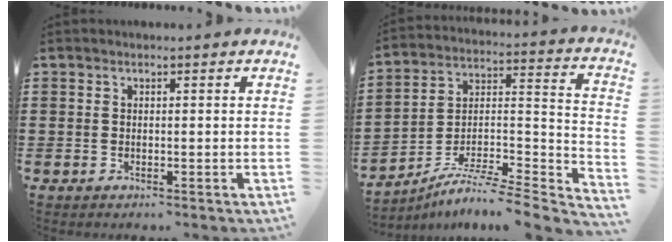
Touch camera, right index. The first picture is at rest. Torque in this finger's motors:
{"motor_torque": [-0.90, 1.02, -1.05, -0.21]}